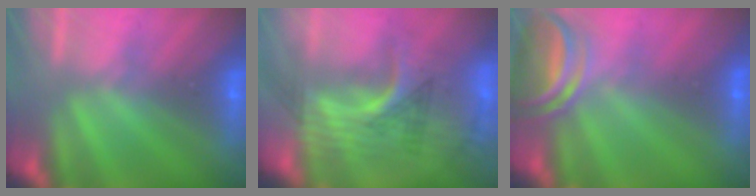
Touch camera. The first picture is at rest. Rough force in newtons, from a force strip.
{"total": 2.8}
{"total": 7.3}